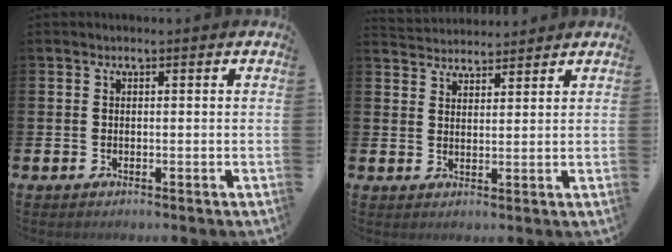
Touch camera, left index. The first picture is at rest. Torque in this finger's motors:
{"motor_torque": [0.14, -1.96, 0.09, 0.00]}